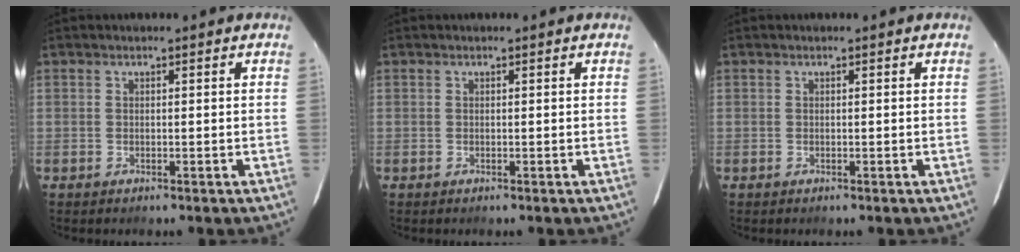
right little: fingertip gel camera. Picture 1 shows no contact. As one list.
[{"total": 0.0}, {"total": 0.0}]